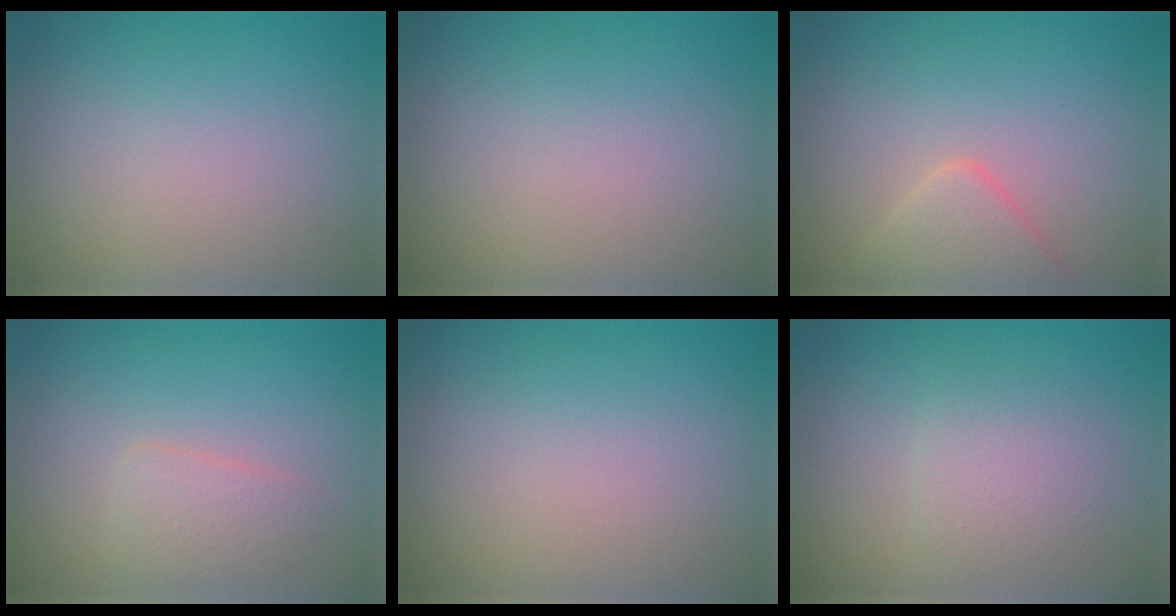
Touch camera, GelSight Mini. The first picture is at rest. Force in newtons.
{"total": 0.0}
{"total": 2.6, "press": 2.6, "slide": 0.2}
{"total": 1.9, "press": 1.9, "slide": 0.0}
{"total": 0.0}
{"total": 2.3, "press": 2.3, "slide": 0.1}